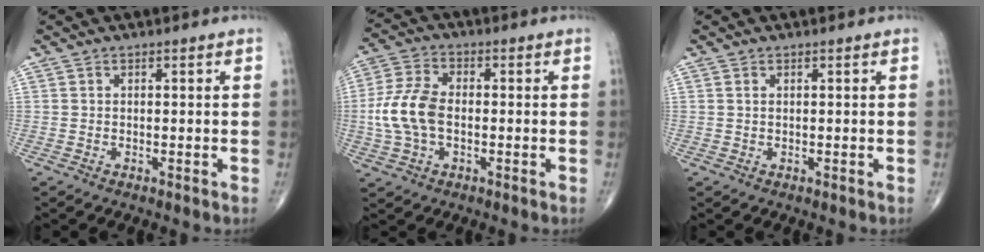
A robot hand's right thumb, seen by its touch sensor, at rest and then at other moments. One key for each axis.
{"total": 10.2, "fx": -1.0, "fy": 6.1, "fz": 8.1, "tx": -0.177, "ty": 0.018, "tz": -0.024}
{"total": 0.5, "fx": 0.3, "fy": 0.2, "fz": 0.4, "tx": -0.012, "ty": 0.004, "tz": 0.006}